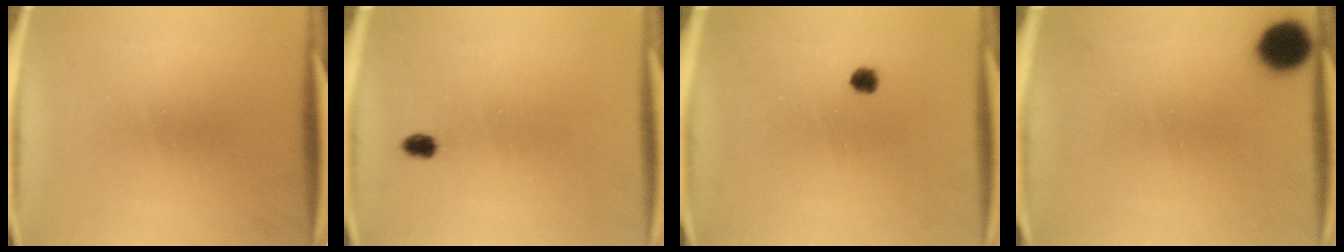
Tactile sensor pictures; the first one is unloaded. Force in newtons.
{"total": 1.9}
{"total": 1.7}
{"total": 4.1}